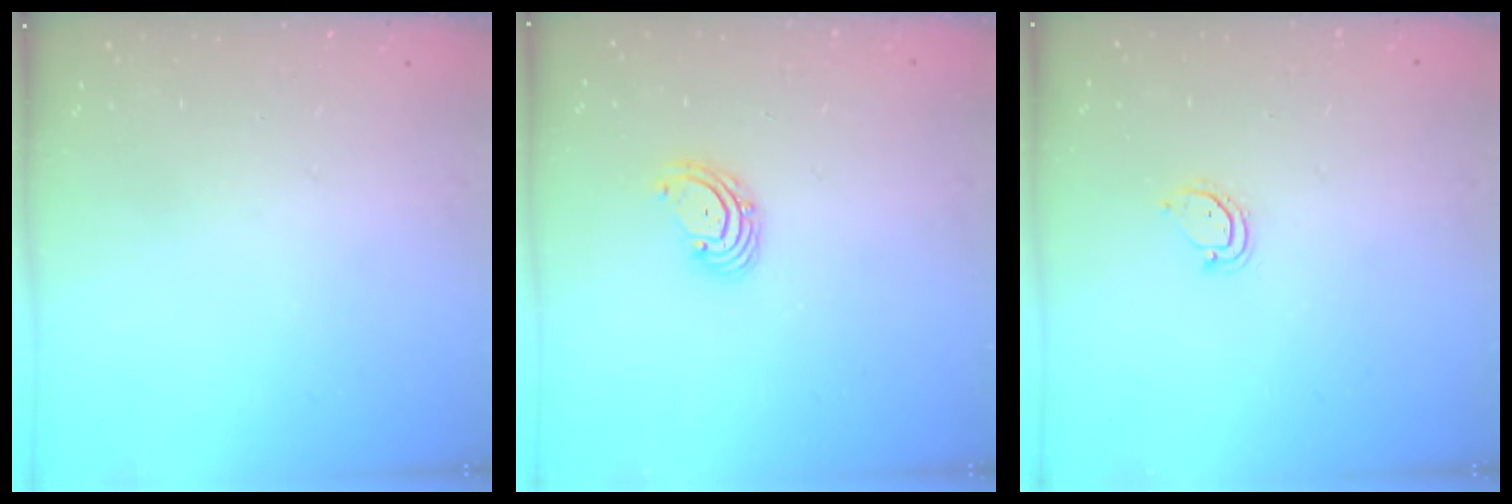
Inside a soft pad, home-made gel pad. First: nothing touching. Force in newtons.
{"total": 3.4, "press": 3.3, "slide": 0.5}
{"total": 3.0, "press": 3.0, "slide": 0.2}